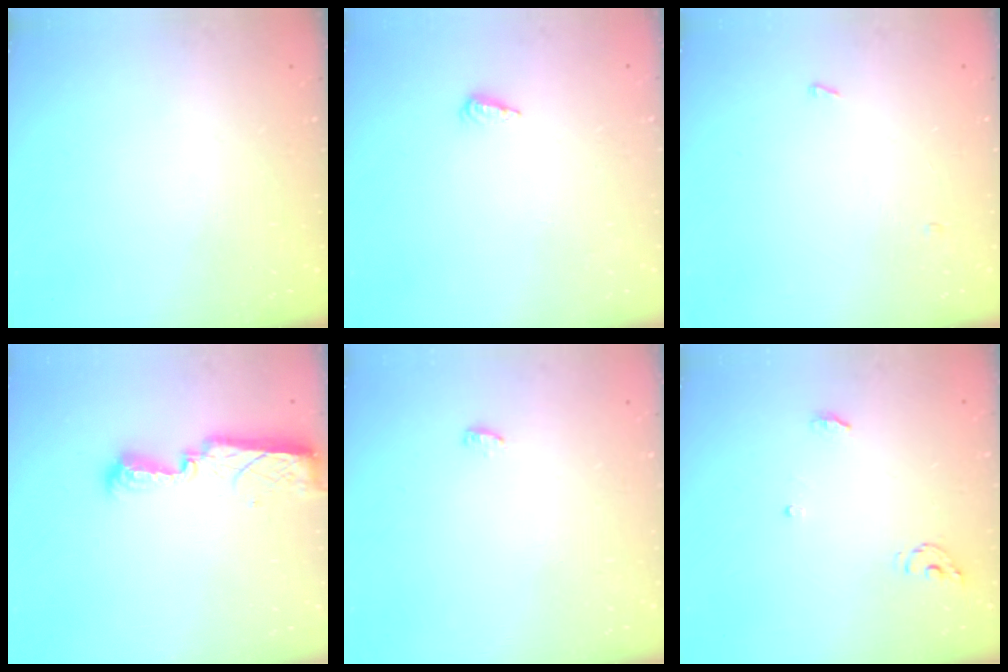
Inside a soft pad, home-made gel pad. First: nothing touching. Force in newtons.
{"total": 4.1, "press": 4.1, "slide": 0.5}
{"total": 6.9, "press": 2.8, "slide": 6.3}
{"total": 7.9, "press": 7.9, "slide": 0.9}
{"total": 6.5, "press": 3.1, "slide": 5.7}
{"total": 4.3, "press": 4.3, "slide": 0.4}